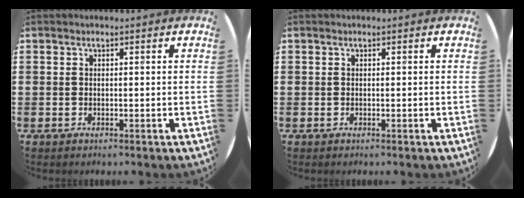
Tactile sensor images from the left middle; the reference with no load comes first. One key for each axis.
{"total": 0.0}